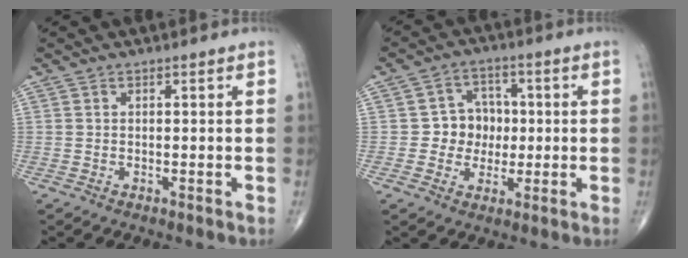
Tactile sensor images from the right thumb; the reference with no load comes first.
{"total": 7.2, "force": [-0.2, 6.6, 3.0], "torque": [0.004, 0.016, -0.011]}